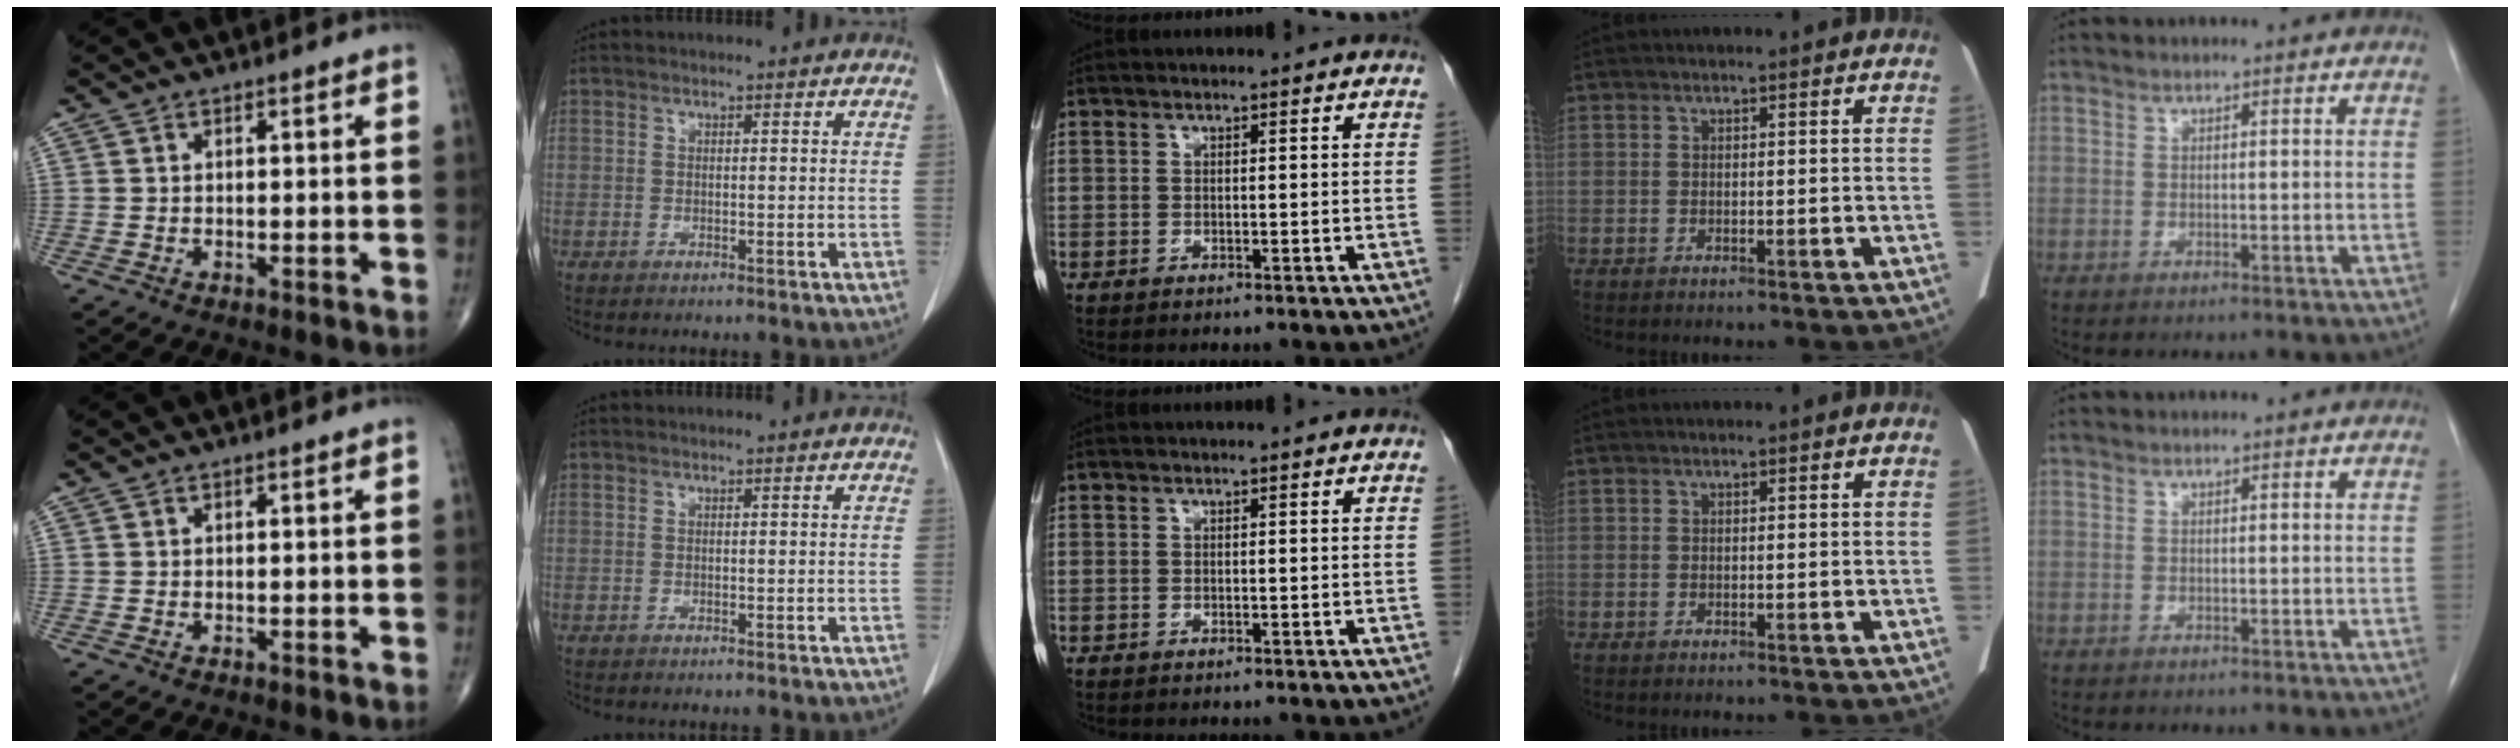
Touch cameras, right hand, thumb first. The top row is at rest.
{}